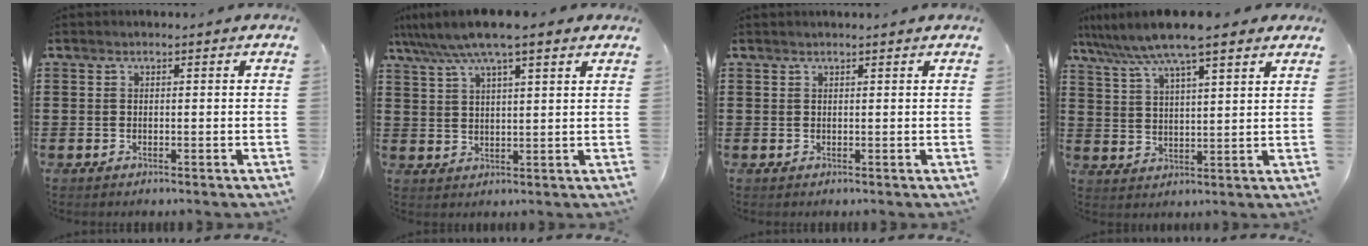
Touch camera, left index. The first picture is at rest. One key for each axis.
{"total": 7.4, "fx": 5.8, "fy": 0.8, "fz": 4.6, "tx": -0.104, "ty": -0.012, "tz": 0.101}
{"total": 0.5, "fx": 0.5, "fy": -0.1, "fz": 0.3, "tx": -0.005, "ty": -0.001, "tz": 0.010}
{"total": 8.4, "fx": 6.8, "fy": 0.7, "fz": 4.8, "tx": -0.115, "ty": -0.018, "tz": 0.119}